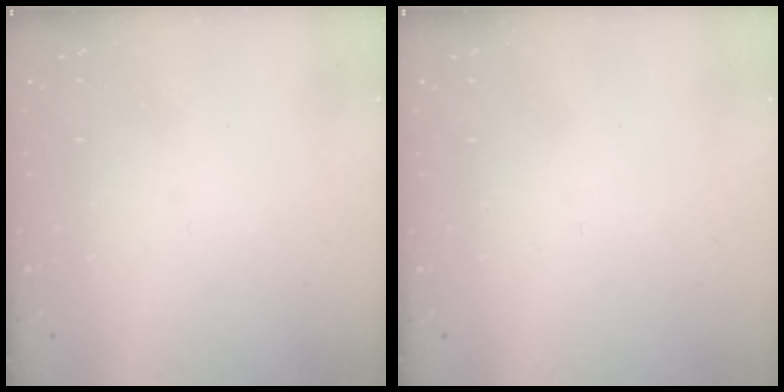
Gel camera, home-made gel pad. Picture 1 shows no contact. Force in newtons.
{"total": 1.6, "press": 1.6, "slide": 0.1}